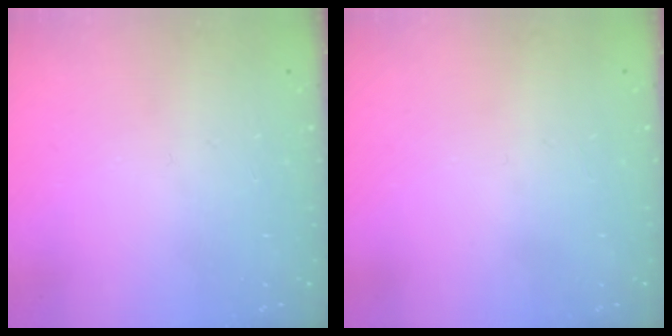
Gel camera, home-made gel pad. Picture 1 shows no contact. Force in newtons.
{"total": 0.0}